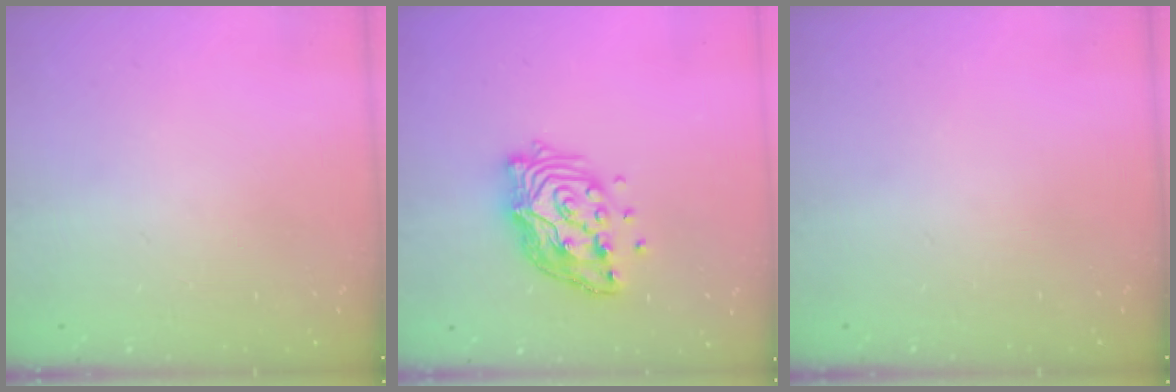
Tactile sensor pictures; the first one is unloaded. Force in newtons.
{"total": 13.5, "press": 13.5, "slide": 1.2}
{"total": 0.0}